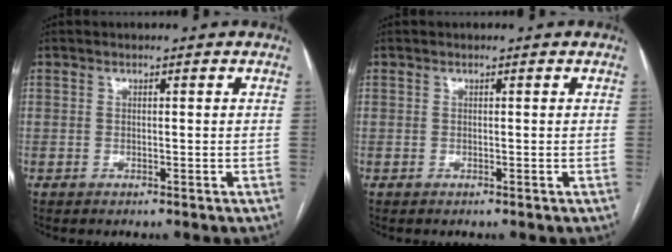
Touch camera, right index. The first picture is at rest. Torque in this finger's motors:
{"motor_torque": [0.00, 0.00, 0.01, 0.01]}